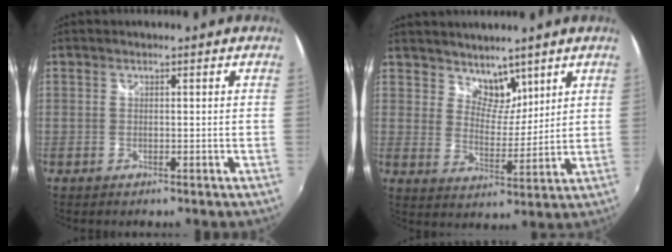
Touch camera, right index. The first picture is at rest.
{"total": 6.1, "force": [4.8, 3.3, 1.8], "torque": [-0.014, -0.002, 0.084]}